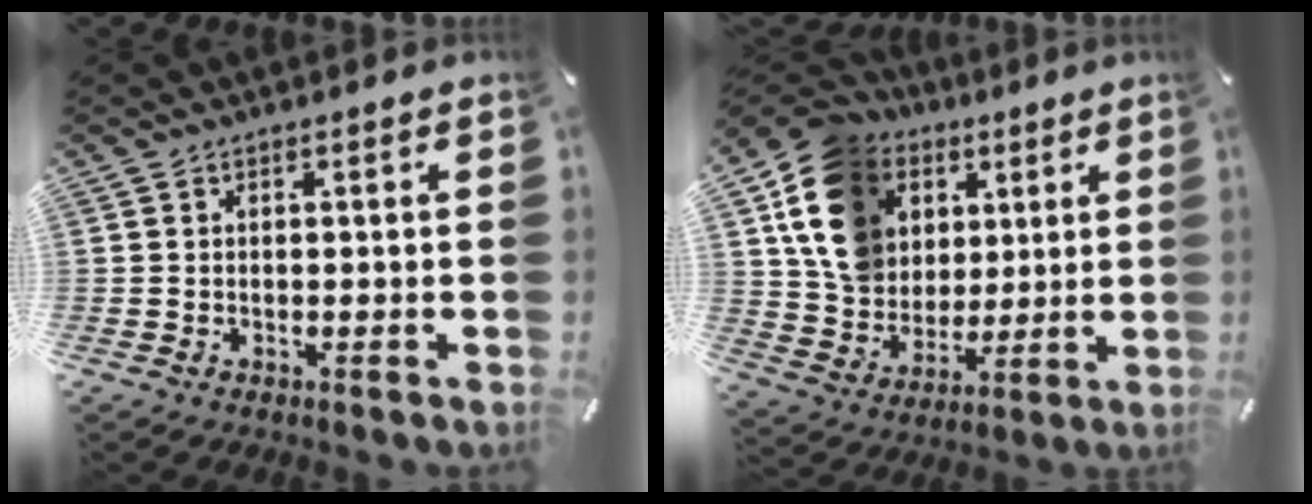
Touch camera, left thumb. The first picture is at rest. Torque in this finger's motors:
{"motor_torque": [0.83, 0.49, 1.80, -0.97, 0.57]}